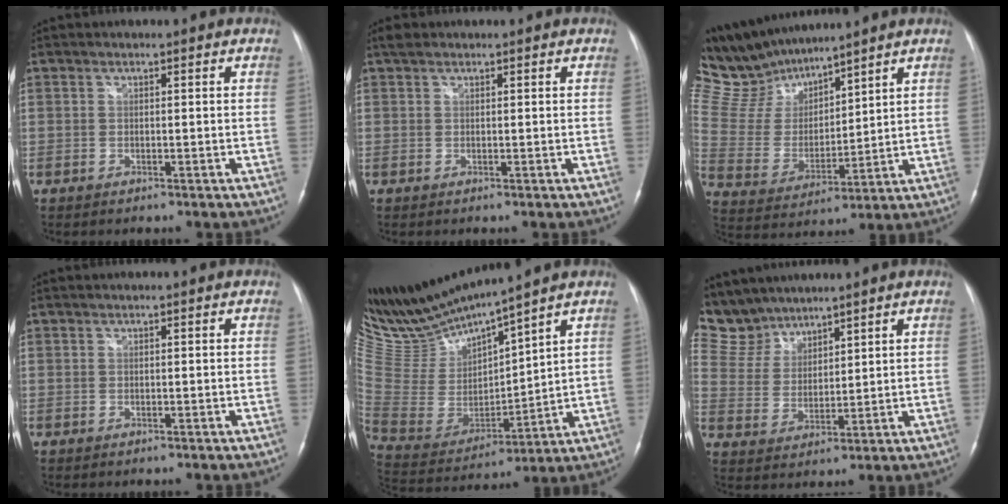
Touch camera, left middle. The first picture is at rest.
{"total": 1.2, "force": [1.0, 0.6, 0.4], "torque": [-0.012, 0.015, 0.017]}
{"total": 12.6, "force": [11.7, 3.0, 3.5], "torque": [-0.093, 0.014, 0.243]}
{"total": 0.0}
{"total": 14.8, "force": [13.9, -0.6, 4.8], "torque": [-0.115, -0.017, 0.293]}
{"total": 6.6, "force": [6.1, 2.5, -0.3], "torque": [-0.001, 0.010, 0.137]}